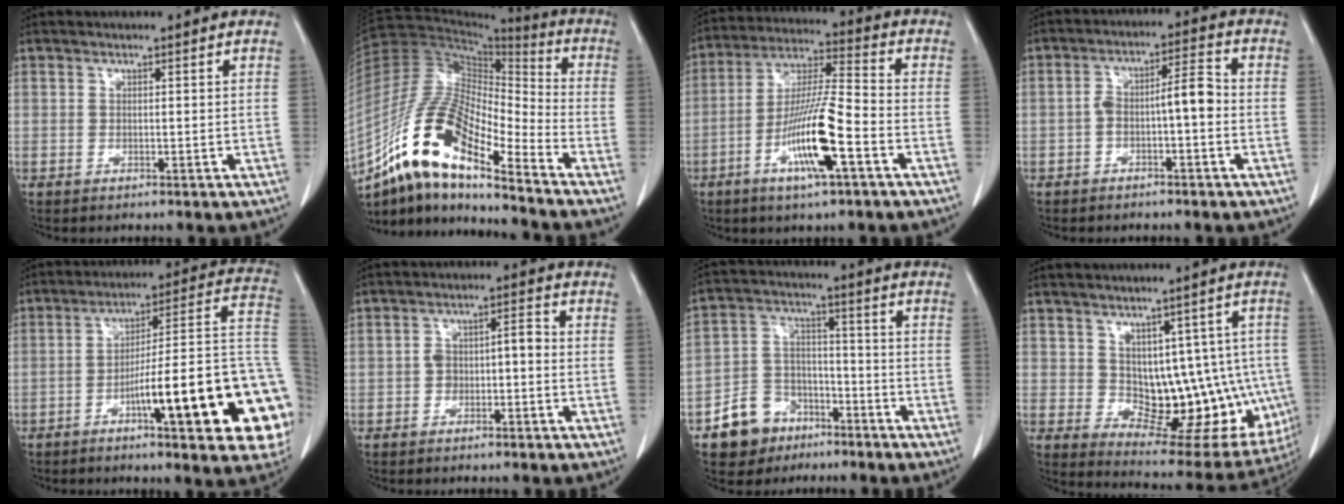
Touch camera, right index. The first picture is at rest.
{"total": 17.3, "force": [-11.0, 4.1, 12.6], "torque": [-0.249, 0.020, -0.196]}
{"total": 13.2, "force": [-5.2, 1.0, 12.1], "torque": [-0.234, -0.006, -0.096]}
{"total": 5.8, "force": [-1.4, 1.3, 5.5], "torque": [-0.096, 0.030, -0.023]}
{"total": 24.1, "force": [-7.0, 2.8, 22.9], "torque": [-0.216, 0.020, -0.094]}
{"total": 4.0, "force": [-1.0, 1.9, 3.4], "torque": [-0.060, 0.029, -0.015]}
{"total": 9.3, "force": [-5.7, 6.9, 2.6], "torque": [-0.051, 0.023, -0.093]}
{"total": 14.7, "force": [-0.6, 8.1, 12.3], "torque": [-0.129, 0.014, 0.019]}